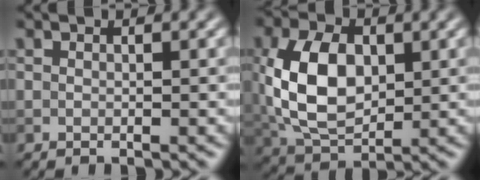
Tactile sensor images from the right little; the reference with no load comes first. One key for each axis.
{"total": 8.4, "fx": 0.7, "fy": 5.3, "fz": 6.5, "tx": -0.141, "ty": 0.003, "tz": 0.012}